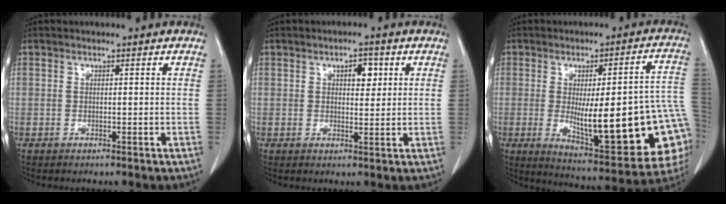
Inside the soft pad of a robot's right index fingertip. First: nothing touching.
{"total": 3.3, "force": [1.3, 1.6, 2.6], "torque": [-0.038, 0.003, 0.017]}
{"total": 24.4, "force": [-3.9, 5.3, 23.5], "torque": [-0.245, 0.004, -0.030]}